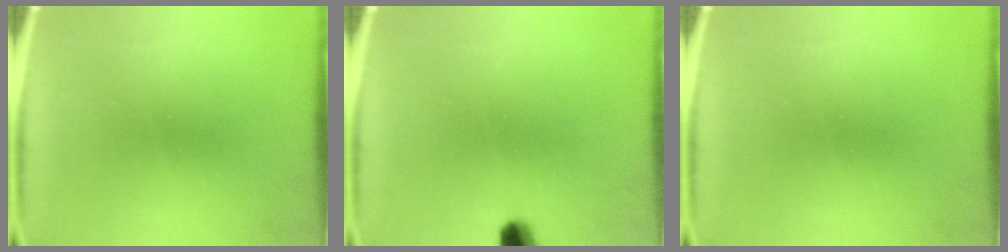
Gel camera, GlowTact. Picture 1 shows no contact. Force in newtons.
{"total": 3.7}
{"total": 0.0}